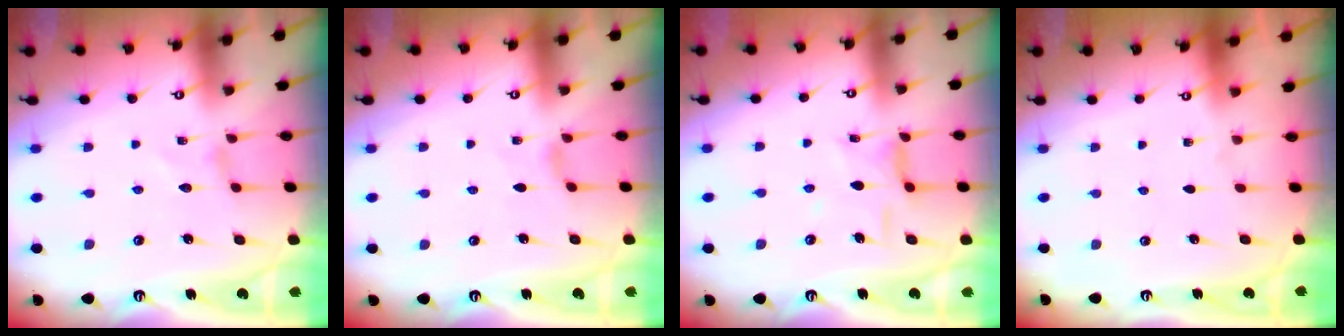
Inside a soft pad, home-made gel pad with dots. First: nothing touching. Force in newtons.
{"total": 2.1, "press": 2.0, "slide": 0.5}
{"total": 6.5, "press": 6.5, "slide": 0.4}
{"total": 0.0}